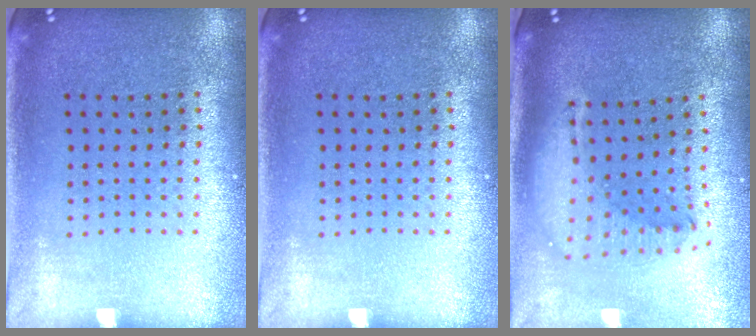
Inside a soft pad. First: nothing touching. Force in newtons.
{"total": 0.0}
{"total": 2.3, "press": 1.7, "slide": 1.5}